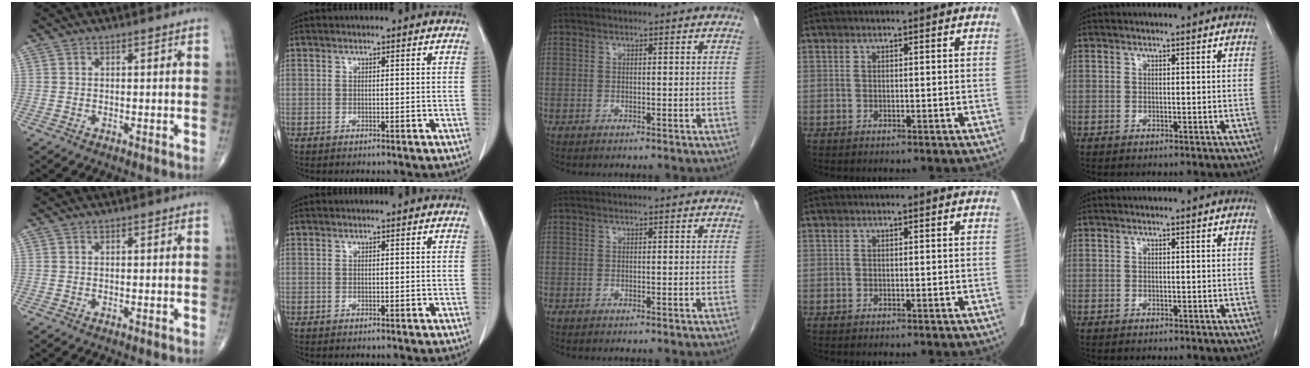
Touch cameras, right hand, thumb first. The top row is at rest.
{}